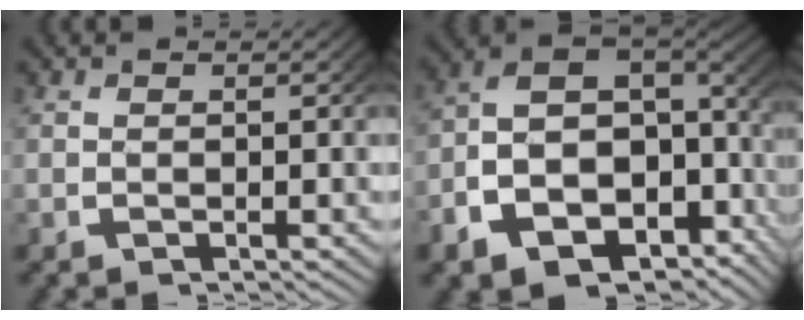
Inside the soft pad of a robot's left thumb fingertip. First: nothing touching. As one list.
[{"total": 16.1, "force": [-3.4, 12.1, 10.1], "torque": [-0.208, -0.043, -0.045]}]